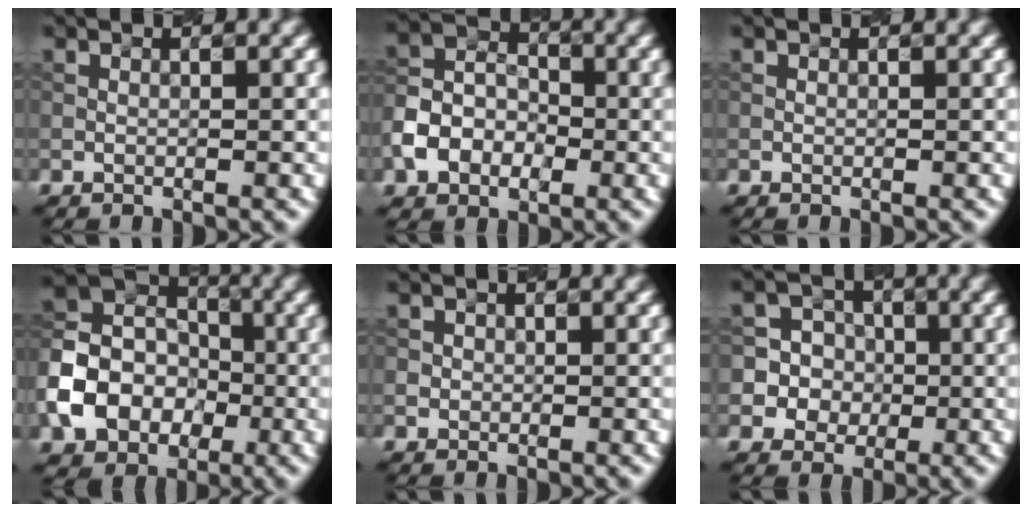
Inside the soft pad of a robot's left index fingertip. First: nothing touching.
{"total": 4.9, "force": [-1.9, 3.7, 2.5], "torque": [-0.052, 0.008, -0.042]}
{"total": 0.0}
{"total": 8.1, "force": [-2.7, 6.4, 4.1], "torque": [-0.079, 0.006, -0.058]}
{"total": 0.7, "force": [0.0, 0.7, 0.1], "torque": [0.005, -0.002, 0.001]}
{"total": 7.0, "force": [-0.5, 6.9, 1.2], "torque": [-0.026, 0.028, -0.011]}